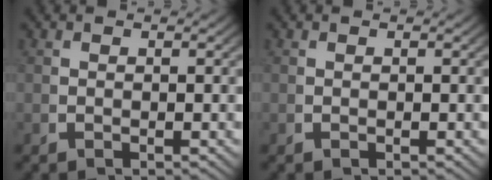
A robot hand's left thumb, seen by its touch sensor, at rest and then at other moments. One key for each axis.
{"total": 0.0}